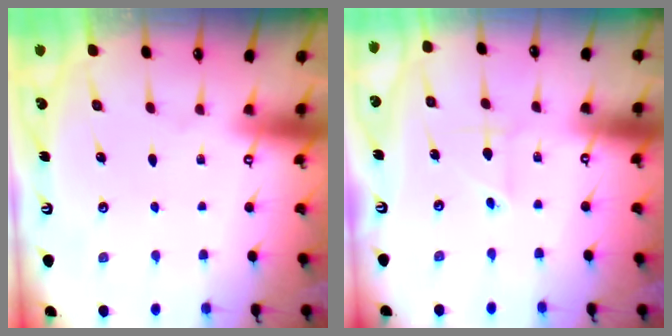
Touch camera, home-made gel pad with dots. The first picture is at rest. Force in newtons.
{"total": 2.7, "press": 2.7, "slide": 0.1}